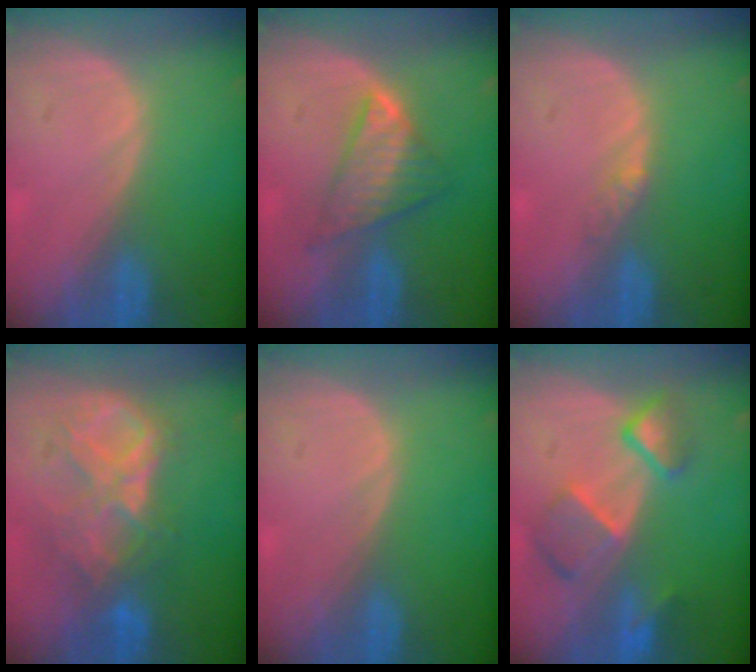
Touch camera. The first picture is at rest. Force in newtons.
{"total": 5.8, "press": 5.7, "slide": 1.1}
{"total": 1.8, "press": 1.6, "slide": 1.0}
{"total": 8.7, "press": 7.7, "slide": 4.1}
{"total": 0.0}
{"total": 7.7, "press": 6.7, "slide": 3.9}